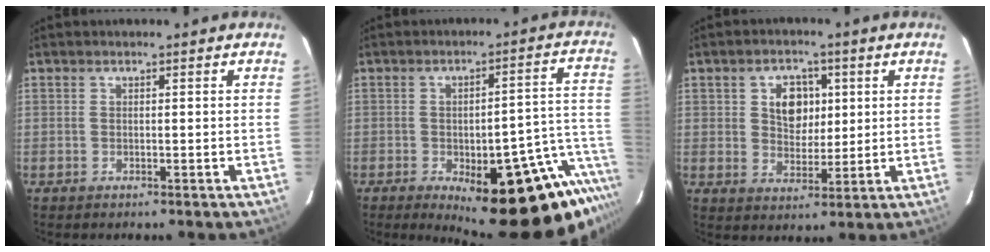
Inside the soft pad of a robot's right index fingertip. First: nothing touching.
{"total": 22.9, "force": [-14.6, 6.7, 16.3], "torque": [-0.168, 0.002, -0.178]}
{"total": 7.1, "force": [1.9, 5.3, 4.4], "torque": [-0.074, 0.014, 0.038]}